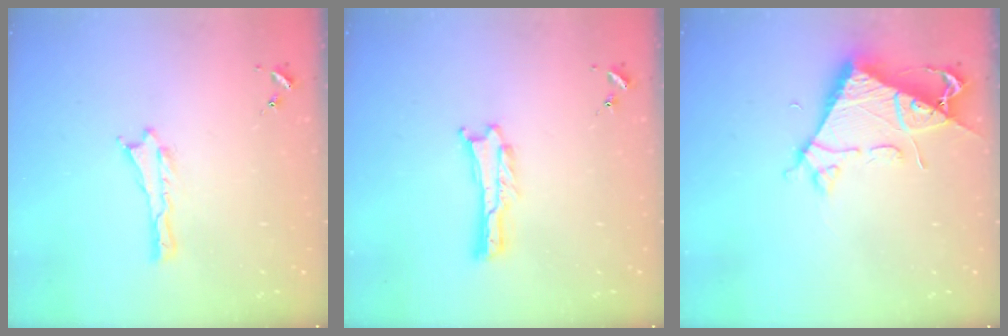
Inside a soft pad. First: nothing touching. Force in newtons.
{"total": 0.0}
{"total": 7.2, "press": 7.2, "slide": 0.7}